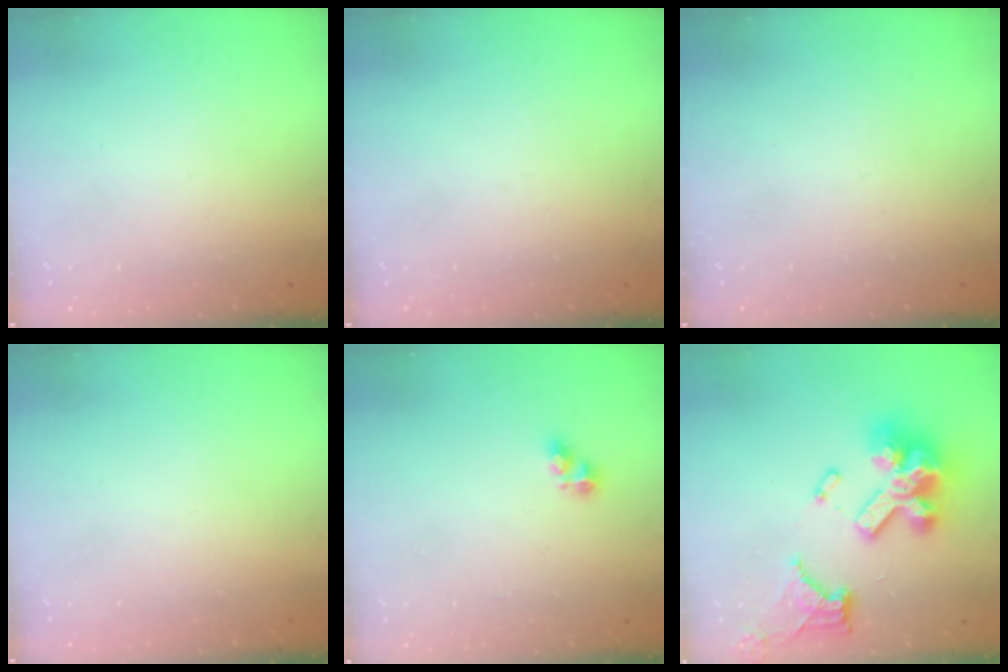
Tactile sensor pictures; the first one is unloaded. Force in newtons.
{"total": 0.0}
{"total": 0.0}
{"total": 0.0}
{"total": 6.1, "press": 6.1, "slide": 0.7}
{"total": 19.6, "press": 18.8, "slide": 5.5}